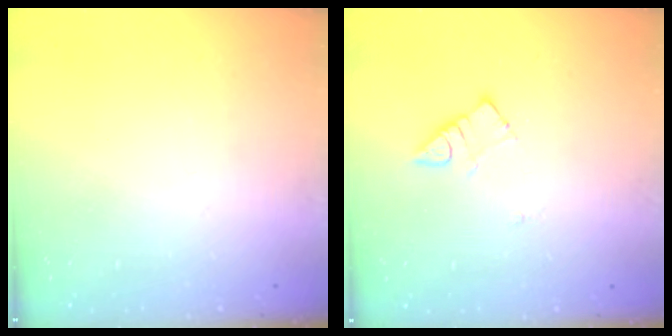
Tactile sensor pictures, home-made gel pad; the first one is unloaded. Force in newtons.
{"total": 3.3, "press": 3.3, "slide": 0.2}